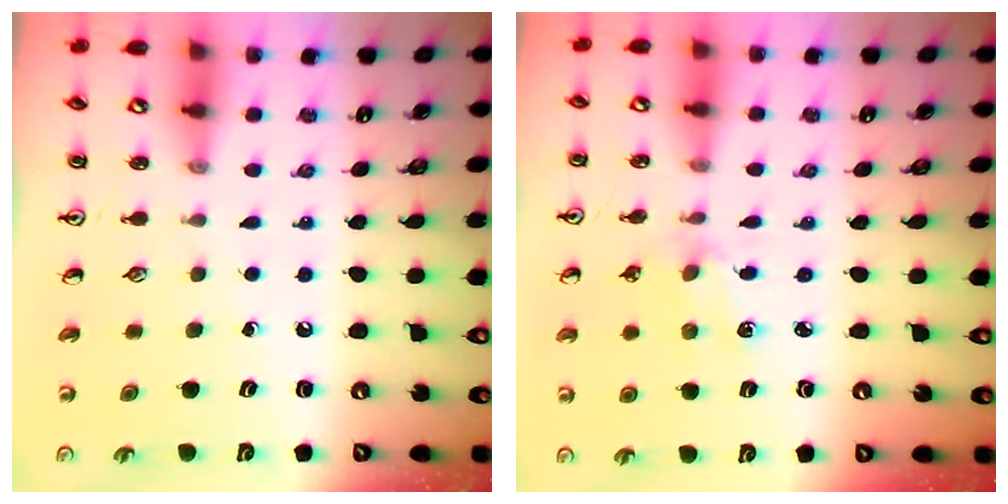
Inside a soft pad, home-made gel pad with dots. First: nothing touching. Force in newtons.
{"total": 2.0, "press": 2.0, "slide": 0.3}